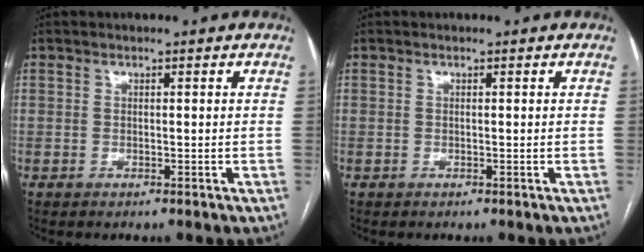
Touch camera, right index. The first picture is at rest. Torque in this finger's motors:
{"motor_torque": [0.03, 0.01, 0.00, 0.00]}